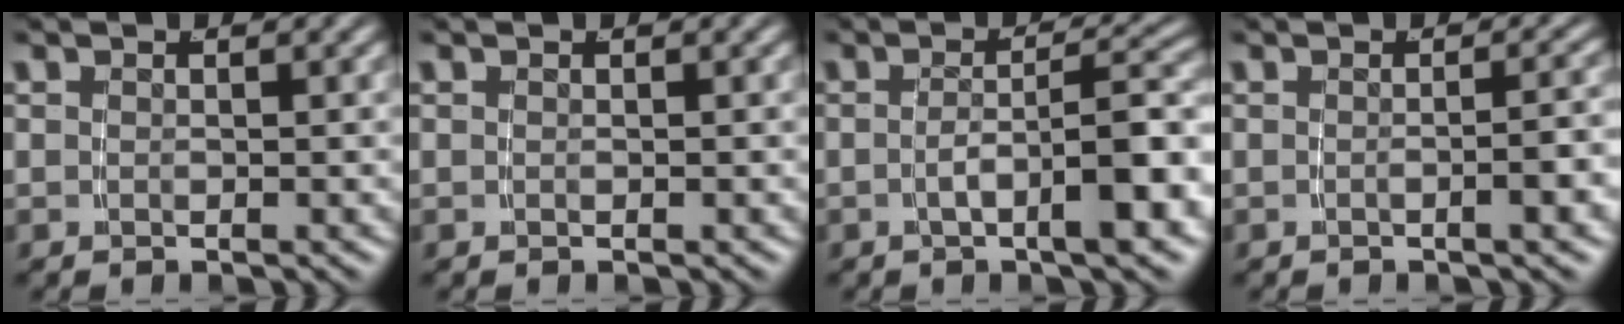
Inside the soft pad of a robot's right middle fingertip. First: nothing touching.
{"total": 0.0}
{"total": 5.5, "force": [-2.4, 1.0, 4.9], "torque": [-0.057, 0.009, -0.037]}
{"total": 1.9, "force": [-0.8, -0.2, 1.7], "torque": [-0.021, 0.010, -0.016]}